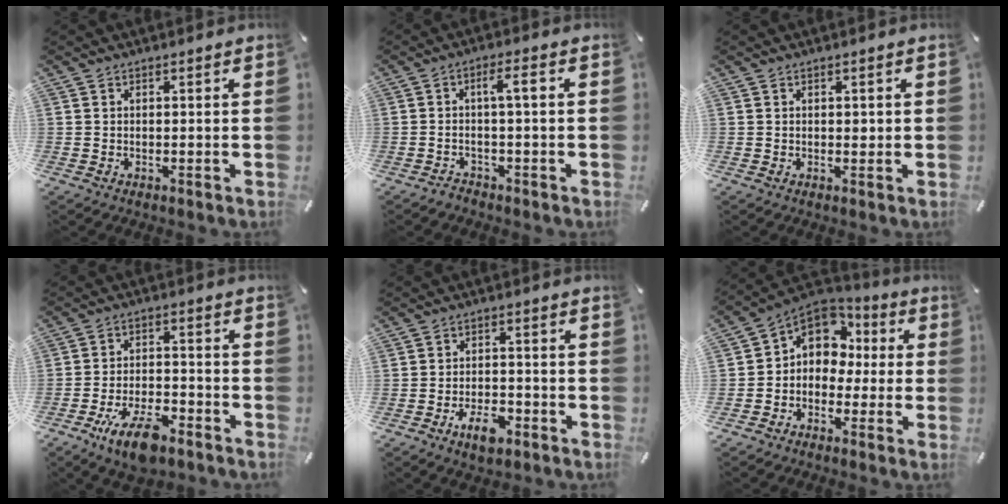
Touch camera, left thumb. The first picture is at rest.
{"total": 3.9, "force": [-0.7, 1.0, 3.7], "torque": [-0.073, 0.016, -0.019]}
{"total": 0.9, "force": [0.2, 0.7, 0.5], "torque": [-0.011, 0.001, 0.003]}
{"total": 11.4, "force": [-7.3, 4.7, 7.5], "torque": [-0.140, 0.039, -0.130]}
{"total": 6.8, "force": [-4.0, 3.4, 4.3], "torque": [-0.082, 0.017, -0.073]}
{"total": 9.0, "force": [1.9, 7.9, 4.0], "torque": [-0.090, -0.001, 0.040]}